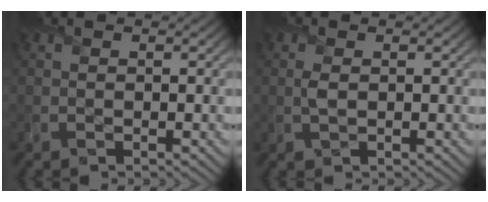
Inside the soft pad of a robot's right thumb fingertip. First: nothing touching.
{"total": 1.1, "force": [0.2, 0.6, 0.9], "torque": [-0.025, 0.000, 0.004]}